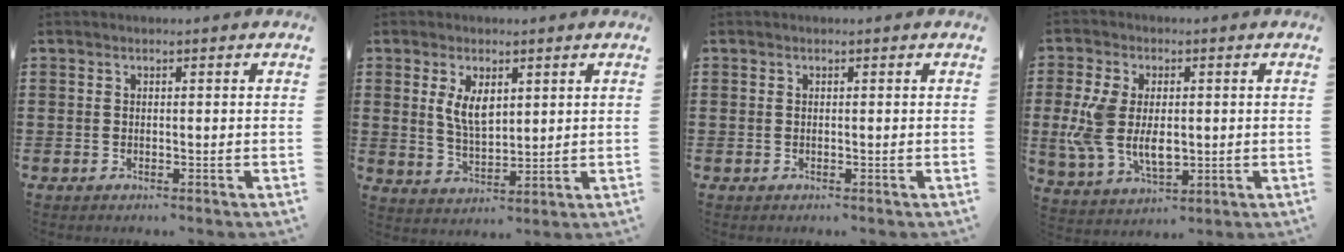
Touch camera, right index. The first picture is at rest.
{"total": 5.1, "force": [1.9, 2.4, 4.0], "torque": [-0.078, 0.001, 0.032]}
{"total": 0.0}
{"total": 8.6, "force": [-0.3, 5.3, 6.8], "torque": [-0.158, 0.003, -0.007]}